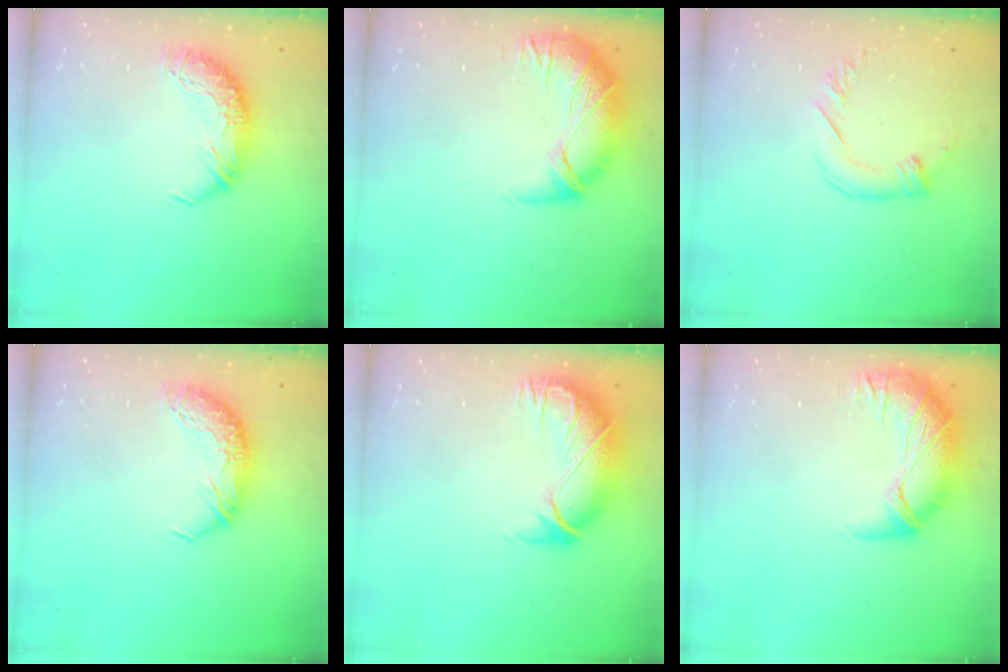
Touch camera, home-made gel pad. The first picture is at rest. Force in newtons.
{"total": 2.8, "press": 1.3, "slide": 2.4}
{"total": 2.4, "press": 2.2, "slide": 1.0}
{"total": 0.0}
{"total": 2.8, "press": 0.3, "slide": 2.8}
{"total": 2.9, "press": 0.7, "slide": 2.8}